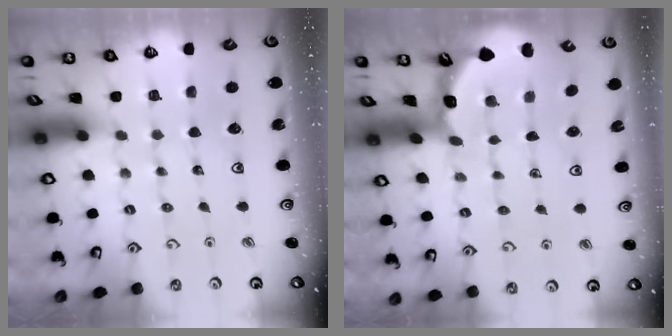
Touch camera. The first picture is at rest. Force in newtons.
{"total": 2.2, "press": 2.2, "slide": 0.4}